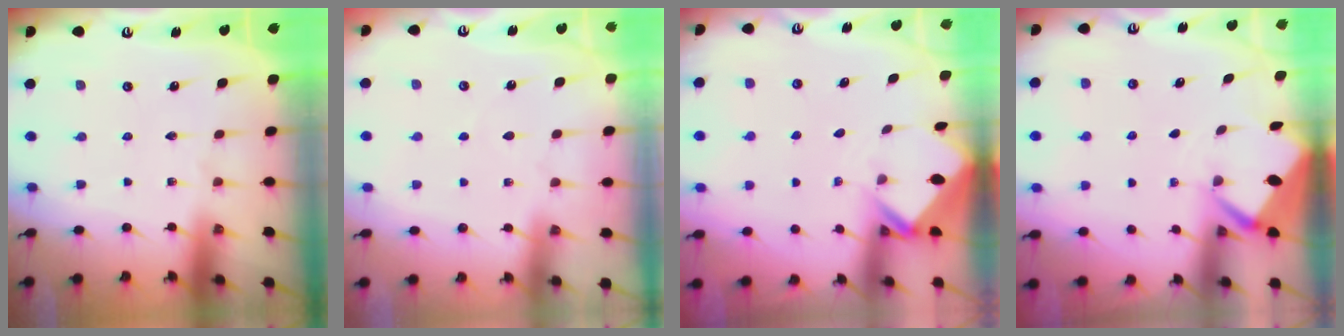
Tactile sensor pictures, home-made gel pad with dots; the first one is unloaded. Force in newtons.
{"total": 2.7, "press": 2.7, "slide": 0.4}
{"total": 2.6, "press": 2.6, "slide": 0.2}
{"total": 2.6, "press": 2.6, "slide": 0.3}